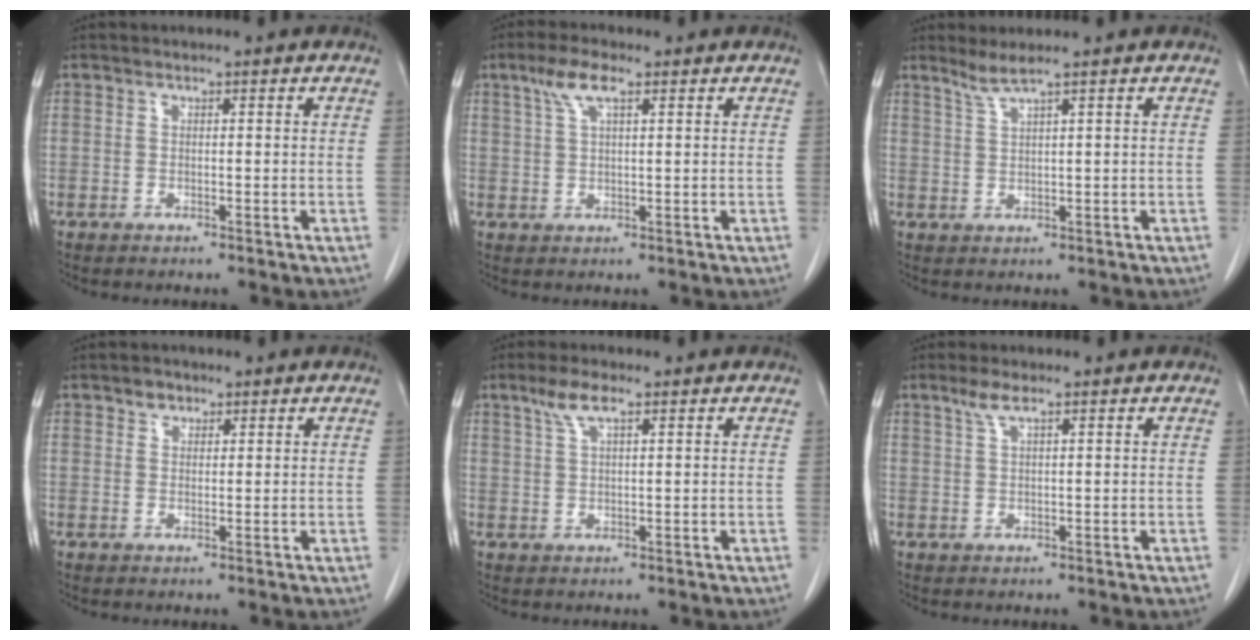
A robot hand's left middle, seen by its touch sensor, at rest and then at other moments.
{"total": 4.5, "force": [2.5, 1.0, 3.7], "torque": [-0.081, 0.012, 0.051]}
{"total": 2.4, "force": [1.8, -0.7, 1.3], "torque": [-0.034, -0.002, 0.042]}
{"total": 1.6, "force": [1.1, 1.2, 0.4], "torque": [-0.003, -0.001, 0.017]}
{"total": 3.7, "force": [2.3, 0.7, 2.8], "torque": [-0.064, 0.009, 0.049]}
{"total": 2.3, "force": [1.5, 0.1, 1.7], "torque": [-0.045, 0.006, 0.035]}